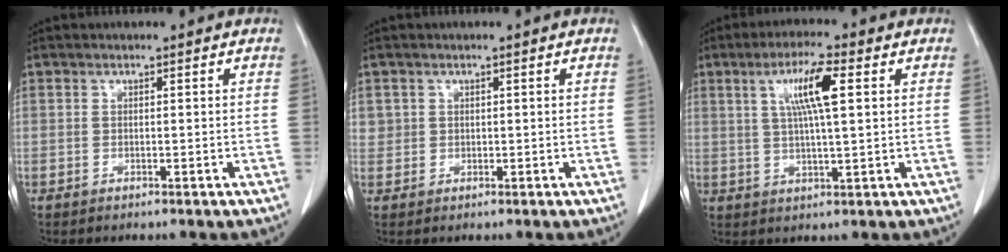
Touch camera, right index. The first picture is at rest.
{"total": 1.7, "force": [0.6, 1.6, 0.1], "torque": [0.013, 0.002, 0.006]}
{"total": 7.8, "force": [2.5, 0.6, 7.4], "torque": [-0.138, 0.007, 0.045]}